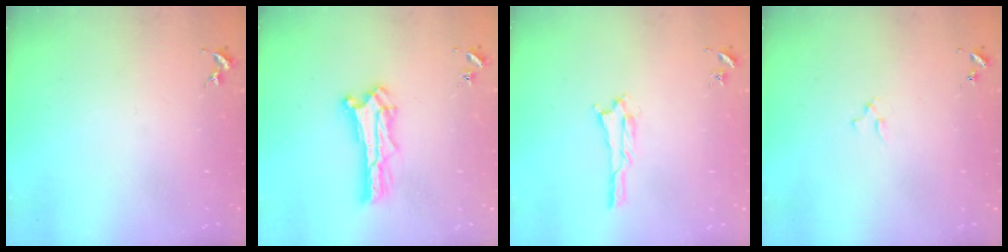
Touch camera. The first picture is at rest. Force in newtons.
{"total": 1.4, "press": 1.4, "slide": 0.2}
{"total": 1.7, "press": 1.7, "slide": 0.2}
{"total": 0.9, "press": 0.9, "slide": 0.2}